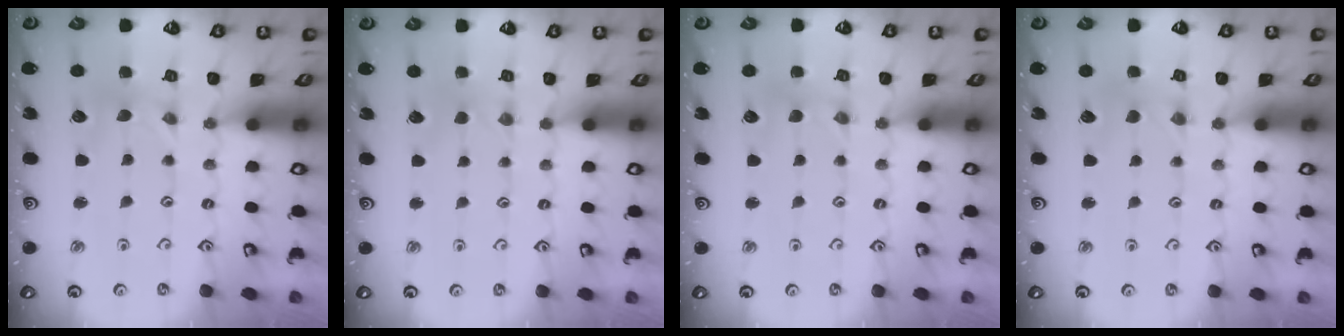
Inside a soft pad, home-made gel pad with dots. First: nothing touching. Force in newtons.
{"total": 1.2, "press": 1.2, "slide": 0.3}
{"total": 0.6, "press": 0.6, "slide": 0.1}
{"total": 1.3, "press": 1.3, "slide": 0.2}